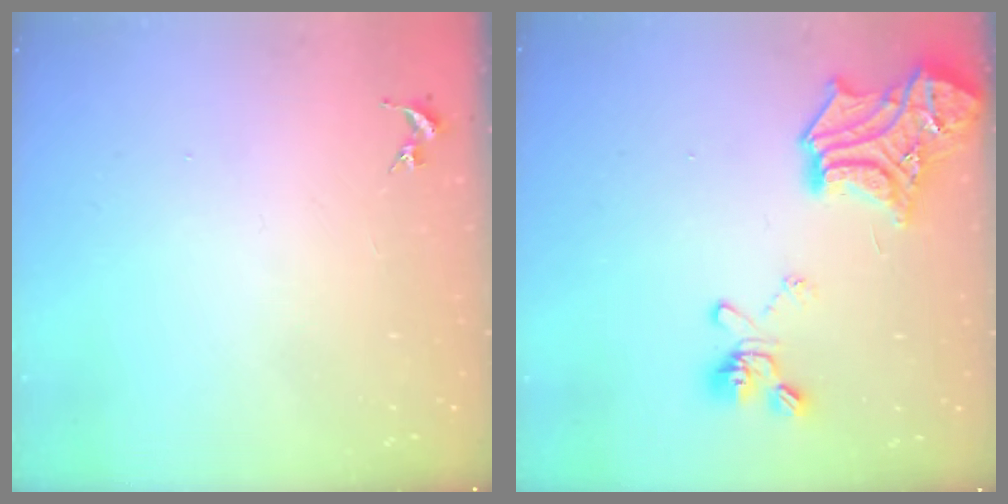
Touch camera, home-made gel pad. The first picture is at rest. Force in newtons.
{"total": 21.4, "press": 21.3, "slide": 1.8}